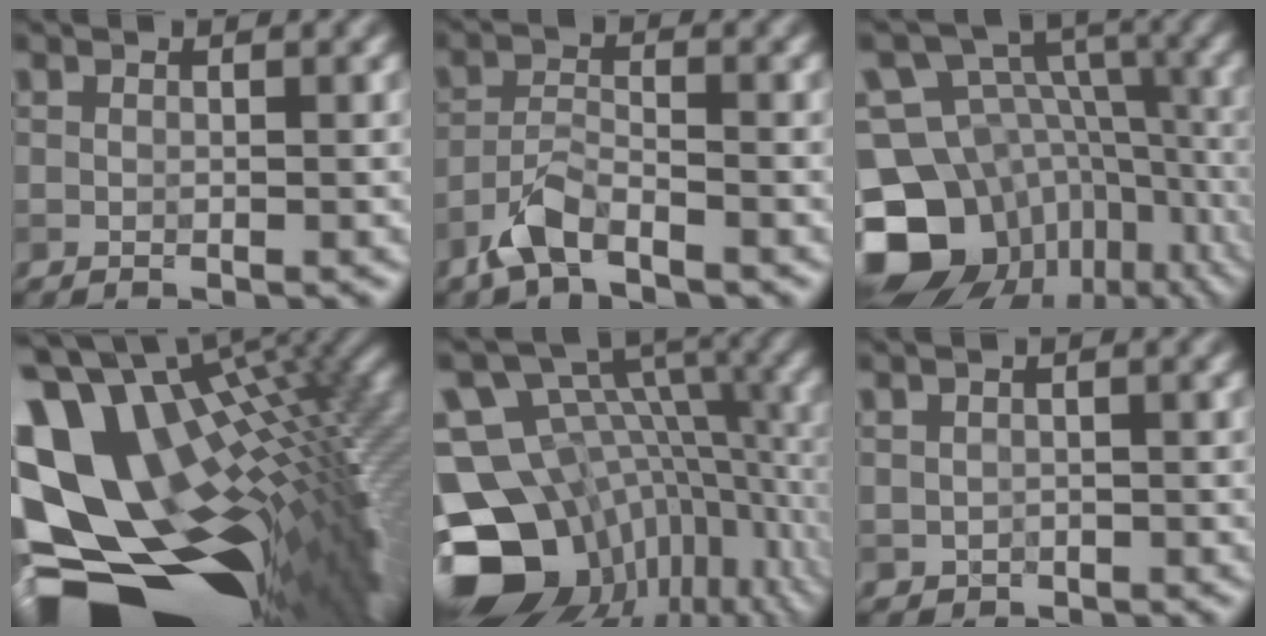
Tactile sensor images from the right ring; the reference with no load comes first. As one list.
[{"total": 3.9, "force": [-2.8, 1.4, 2.2], "torque": [-0.040, 0.001, -0.065]}, {"total": 15.1, "force": [-4.6, 11.8, 8.2], "torque": [-0.178, 0.015, -0.056]}, {"total": 18.1, "force": [0.5, 10.8, 14.5], "torque": [-0.278, -0.044, 0.045]}, {"total": 16.0, "force": [-3.3, 11.6, 10.5], "torque": [-0.190, -0.005, -0.038]}, {"total": 0.9, "force": [0.4, 0.8, 0.3], "torque": [-0.003, -0.005, 0.008]}]